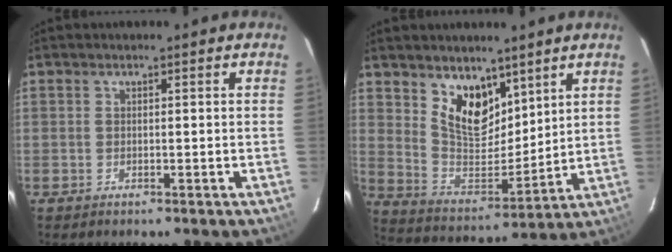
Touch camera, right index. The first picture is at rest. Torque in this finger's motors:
{"motor_torque": [0.19, 0.29, 0.09, 0.04]}